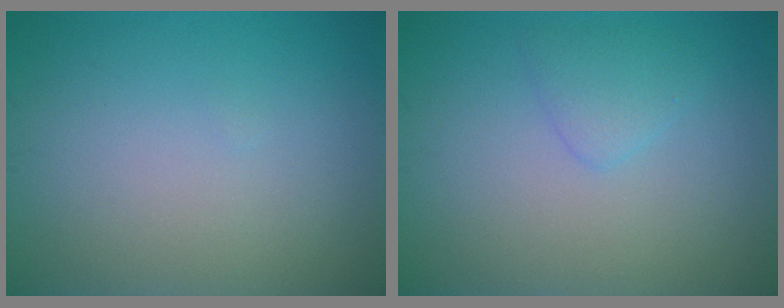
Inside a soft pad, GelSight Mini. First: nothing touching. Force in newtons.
{"total": 1.6, "press": 1.6, "slide": 0.1}